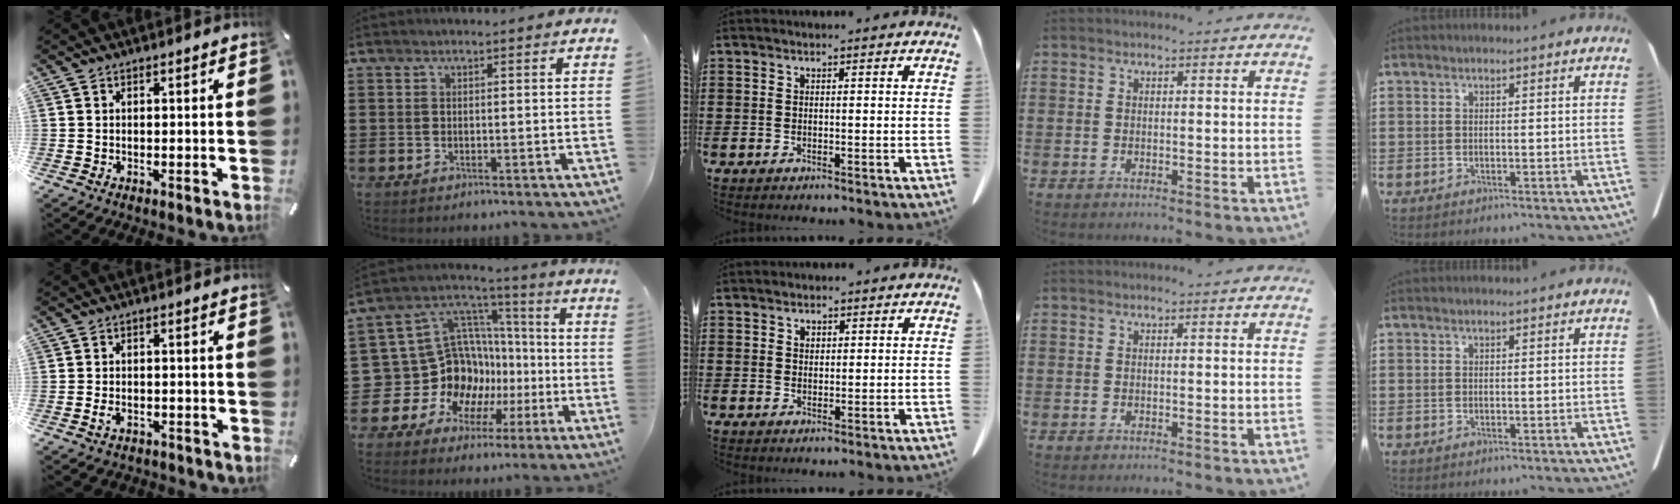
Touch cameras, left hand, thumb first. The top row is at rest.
{"thumb": {"total": 2.9, "force": [-1.9, 1.6, 1.4], "torque": [-0.031, 0.008, -0.038]}, "index": {"total": 15.7, "force": [-2.3, 14.5, 5.5], "torque": [-0.155, -0.031, 0.002]}, "middle": {"total": 1.3, "force": [1.0, 0.8, 0.3], "torque": [0.001, -0.001, 0.018]}}